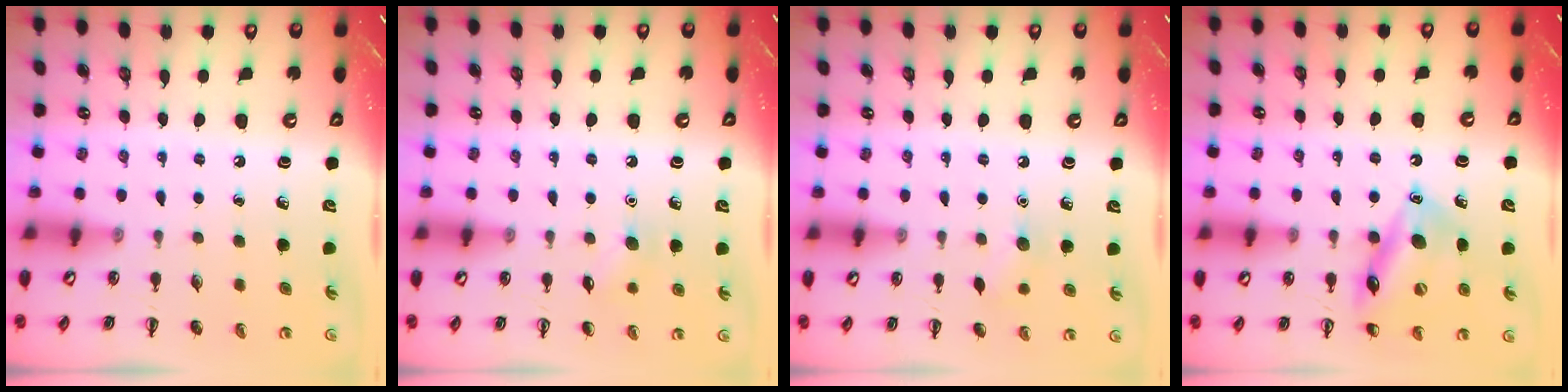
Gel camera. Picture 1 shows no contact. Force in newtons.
{"total": 6.7, "press": 6.5, "slide": 1.7}
{"total": 6.7, "press": 6.4, "slide": 1.8}
{"total": 15.4, "press": 15.1, "slide": 3.2}